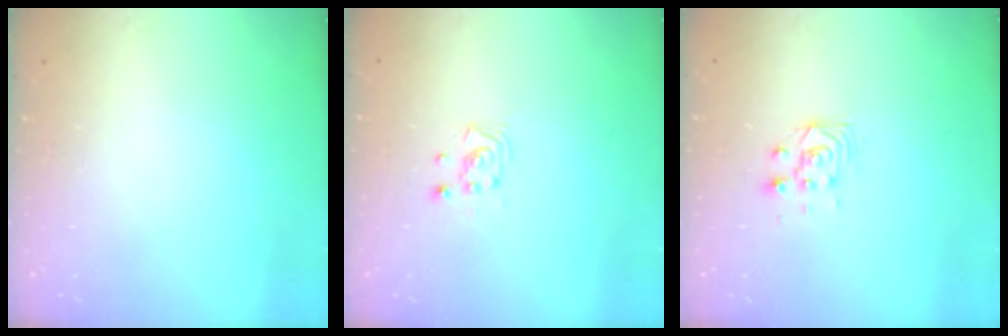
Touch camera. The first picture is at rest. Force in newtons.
{"total": 2.9, "press": 2.9, "slide": 0.3}
{"total": 3.8, "press": 3.7, "slide": 0.6}